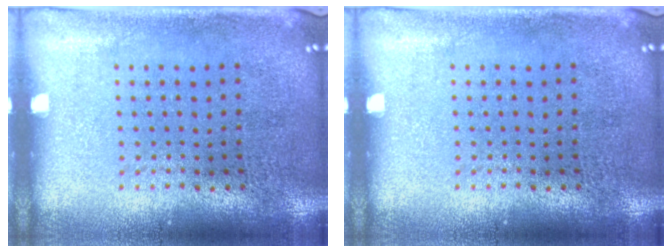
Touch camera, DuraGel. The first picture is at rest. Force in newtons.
{"total": 0.0}